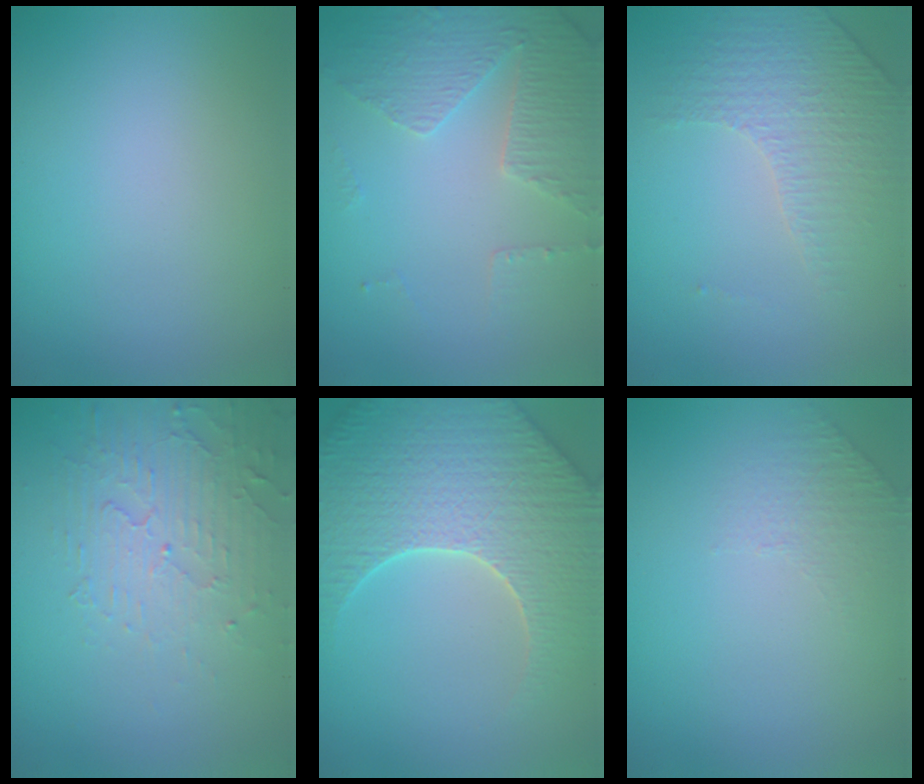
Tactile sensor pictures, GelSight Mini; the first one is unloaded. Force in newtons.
{"total": 4.6, "press": 3.4, "slide": 3.1}
{"total": 4.2, "press": 2.9, "slide": 3.1}
{"total": 4.9, "press": 3.2, "slide": 3.7}
{"total": 7.7, "press": 7.4, "slide": 2.0}
{"total": 1.2, "press": 0.7, "slide": 0.9}